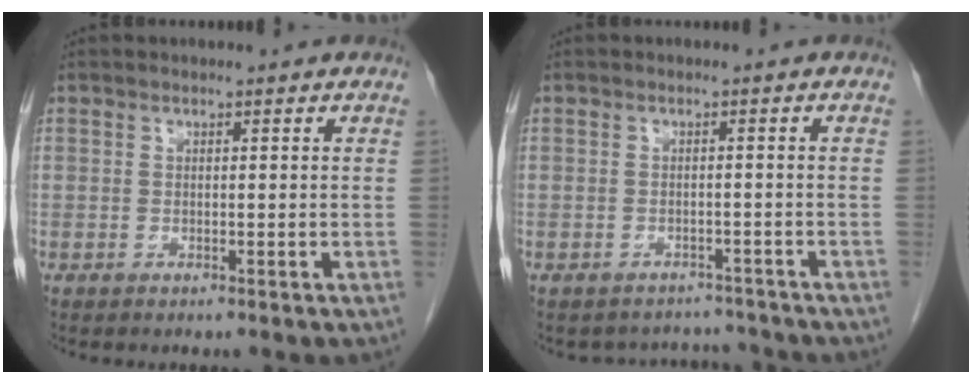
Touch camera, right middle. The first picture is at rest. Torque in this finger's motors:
{"motor_torque": [-0.52, -0.15, -0.09, -0.03]}